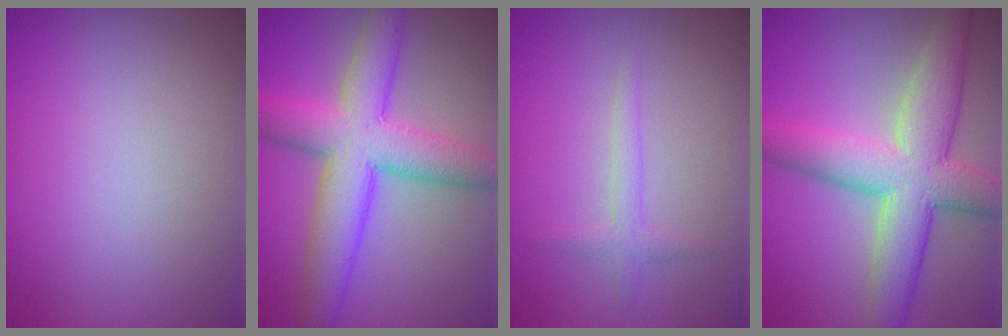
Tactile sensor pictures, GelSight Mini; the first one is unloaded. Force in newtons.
{"total": 8.4, "press": 8.4, "slide": 0.1}
{"total": 1.5, "press": 1.5, "slide": 0.1}
{"total": 8.0, "press": 8.0, "slide": 0.3}